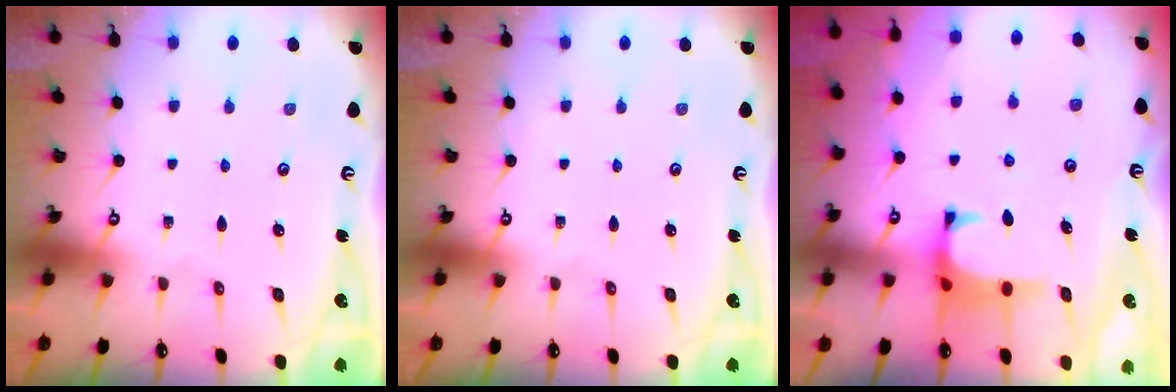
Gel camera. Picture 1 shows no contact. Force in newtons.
{"total": 0.0}
{"total": 0.8, "press": 0.1, "slide": 0.8}